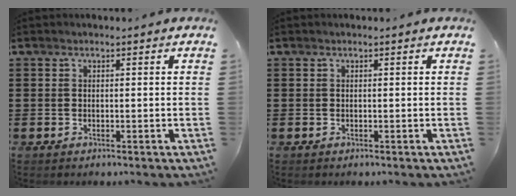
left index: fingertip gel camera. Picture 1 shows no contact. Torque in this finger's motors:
{"motor_torque": [-0.17, 0.04, 0.00, 0.00]}